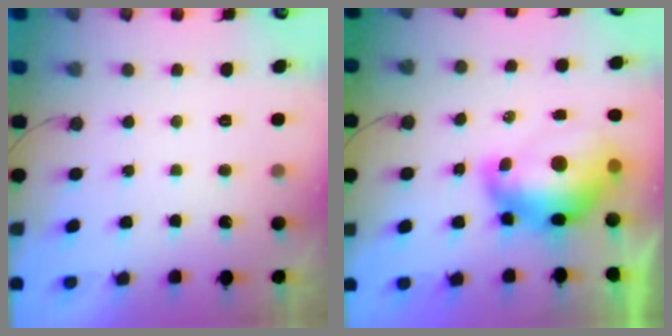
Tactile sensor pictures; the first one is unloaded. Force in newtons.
{"total": 14.5, "press": 14.4, "slide": 1.2}